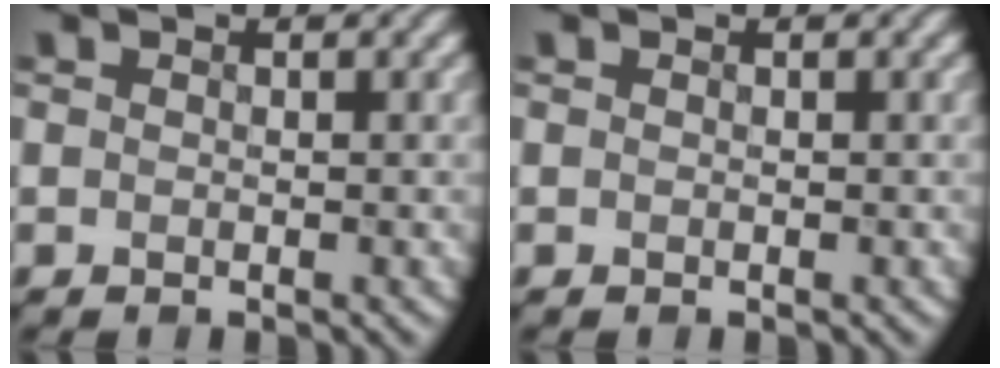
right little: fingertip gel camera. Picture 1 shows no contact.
{"total": 0.0}